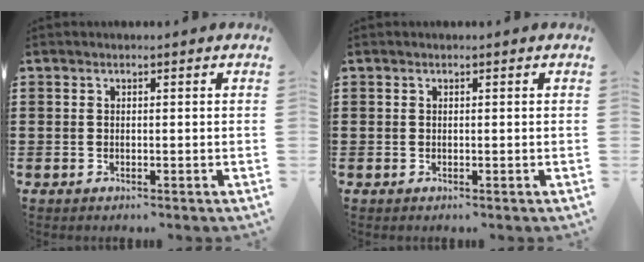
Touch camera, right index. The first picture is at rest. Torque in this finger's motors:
{"motor_torque": [0.19, -0.16, 0.02, 0.02]}